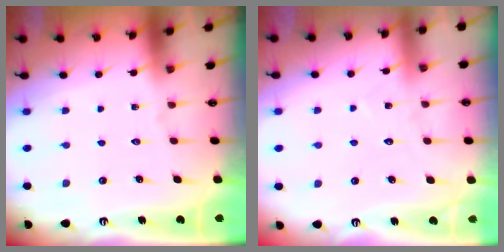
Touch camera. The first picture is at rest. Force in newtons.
{"total": 5.5, "press": 5.5, "slide": 0.5}